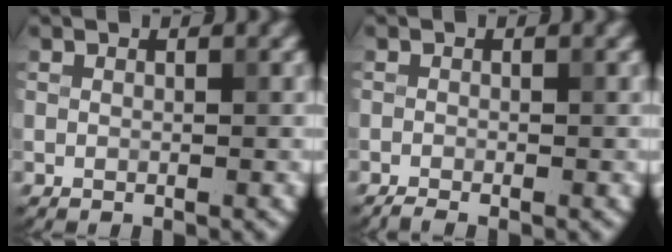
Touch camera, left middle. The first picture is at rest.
{"total": 0.9, "force": [-0.8, 0.0, 0.5], "torque": [-0.007, -0.002, -0.019]}